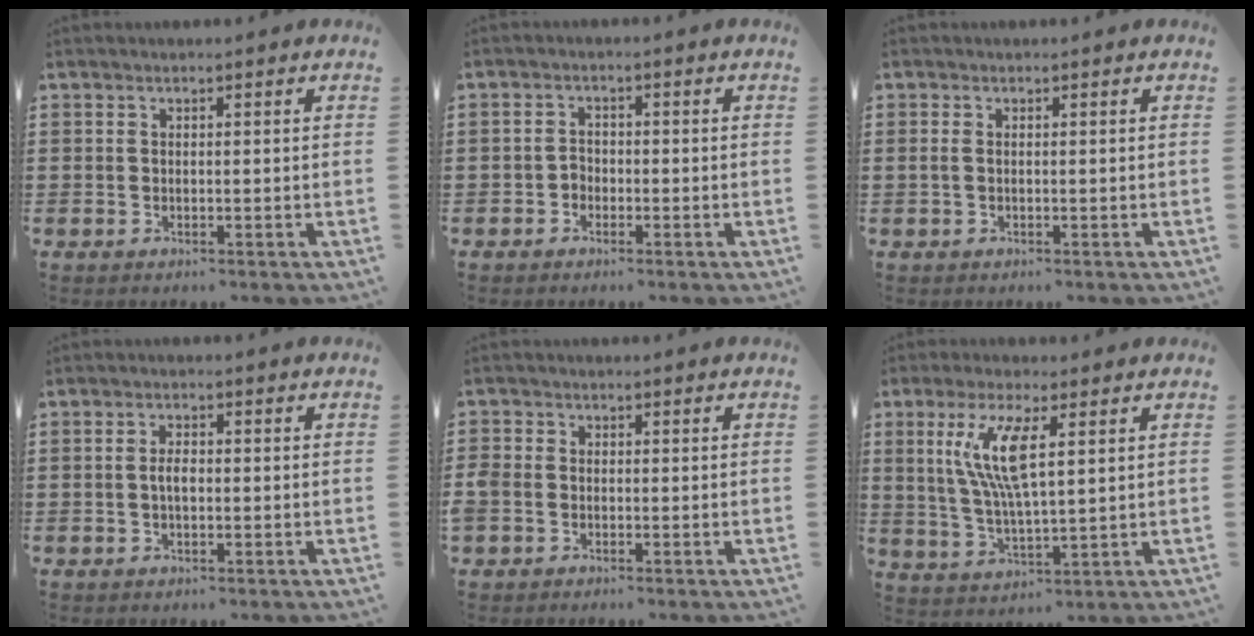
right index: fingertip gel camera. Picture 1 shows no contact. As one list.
[{"total": 1.4, "force": [-0.9, 1.0, 0.3], "torque": [-0.011, 0.002, -0.020]}, {"total": 0.7, "force": [-0.1, 0.1, 0.7], "torque": [-0.014, -0.001, -0.002]}, {"total": 2.2, "force": [-0.2, 0.9, 2.0], "torque": [-0.038, 0.003, -0.005]}, {"total": 1.8, "force": [-0.8, 1.4, 0.8], "torque": [-0.025, 0.001, -0.020]}, {"total": 8.3, "force": [2.7, 2.0, 7.6], "torque": [-0.168, -0.002, 0.042]}]